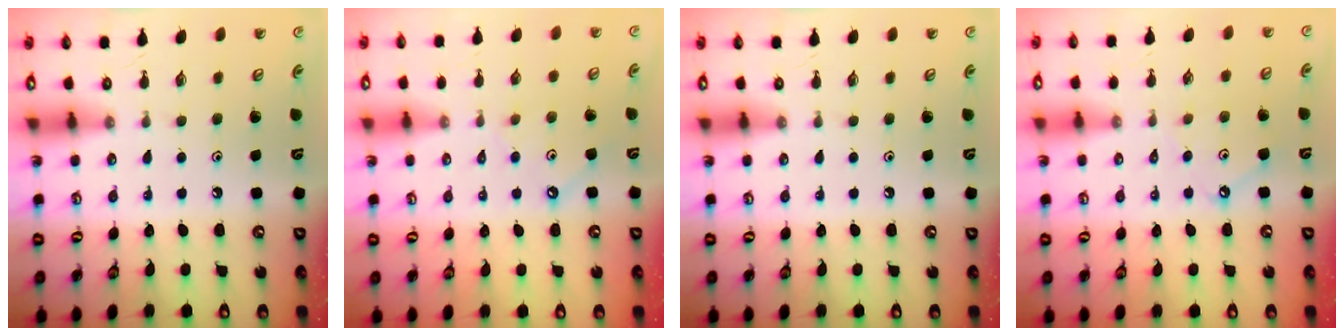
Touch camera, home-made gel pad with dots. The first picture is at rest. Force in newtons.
{"total": 1.9, "press": 1.9, "slide": 0.2}
{"total": 0.0}
{"total": 4.4, "press": 4.3, "slide": 0.6}